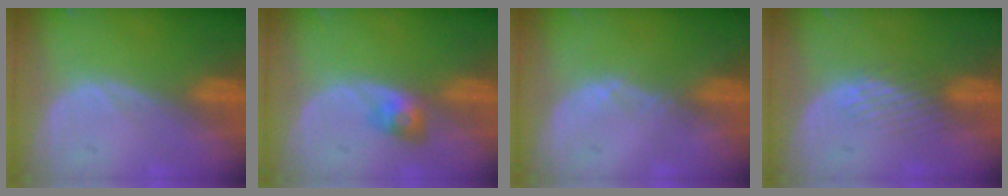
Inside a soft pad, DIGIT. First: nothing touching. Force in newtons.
{"total": 3.2, "press": 2.8, "slide": 1.4}
{"total": 0.6, "press": 0.5, "slide": 0.3}
{"total": 3.1, "press": 2.5, "slide": 1.8}